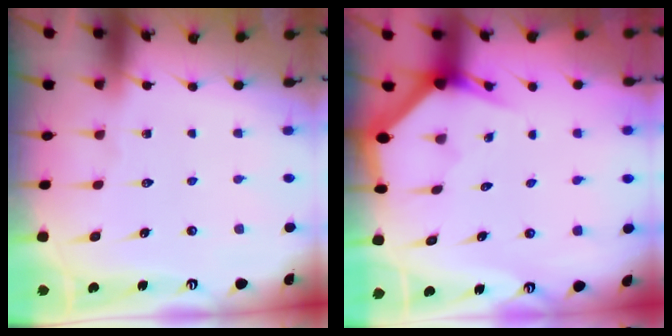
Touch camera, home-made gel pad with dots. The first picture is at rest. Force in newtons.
{"total": 2.9, "press": 2.9, "slide": 0.0}